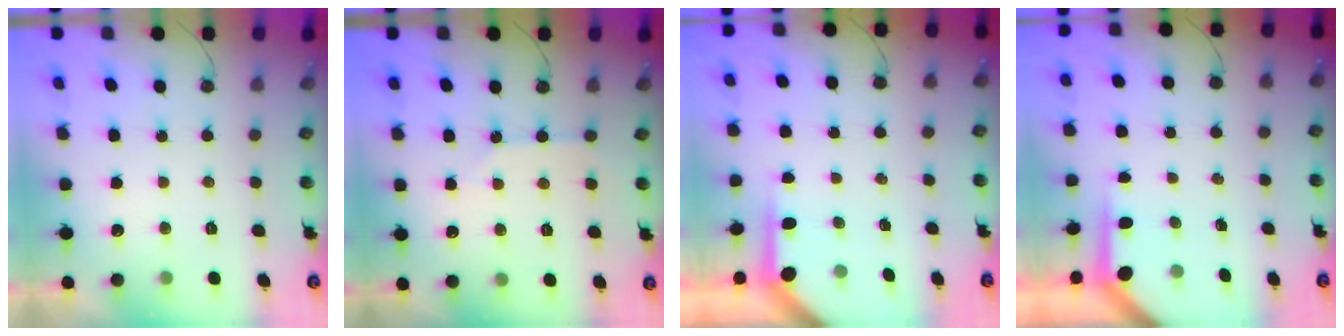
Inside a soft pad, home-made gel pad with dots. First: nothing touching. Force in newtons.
{"total": 2.5, "press": 2.4, "slide": 0.5}
{"total": 3.7, "press": 3.7, "slide": 0.3}
{"total": 3.7, "press": 3.7, "slide": 0.4}